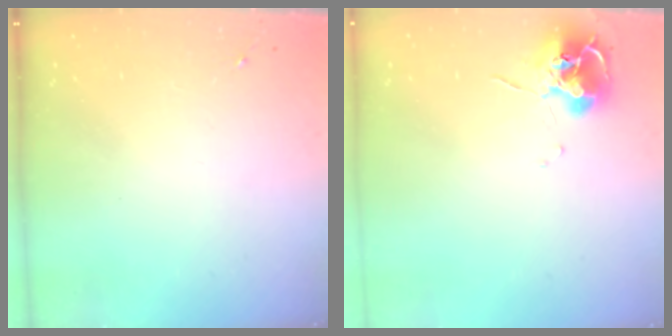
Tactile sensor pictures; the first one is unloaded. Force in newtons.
{"total": 10.4, "press": 10.4, "slide": 0.9}